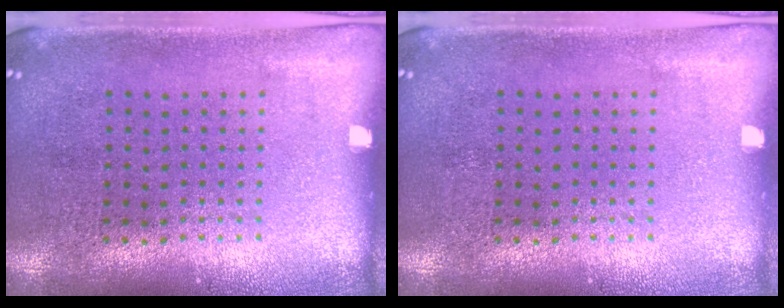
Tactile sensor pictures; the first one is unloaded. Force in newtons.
{"total": 0.0}